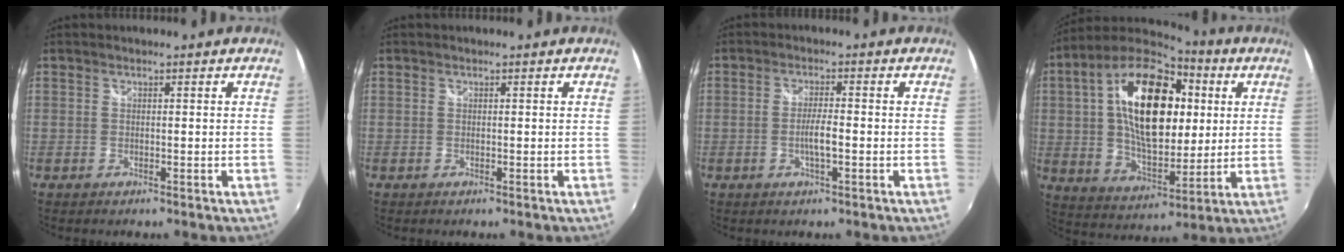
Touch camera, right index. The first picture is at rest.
{"total": 0.0}
{"total": 3.4, "force": [-1.1, 0.4, 3.2], "torque": [-0.061, -0.003, -0.019]}
{"total": 22.9, "force": [4.8, 12.3, 18.8], "torque": [-0.343, 0.038, 0.082]}